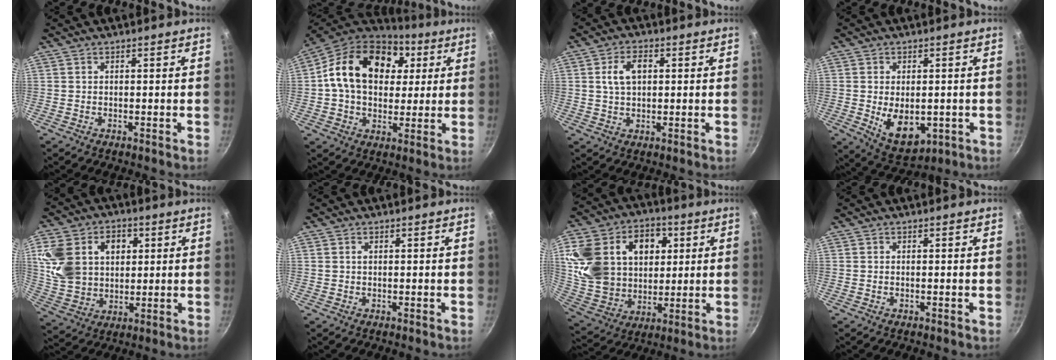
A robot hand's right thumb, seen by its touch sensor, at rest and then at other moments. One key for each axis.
{"total": 21.3, "fx": 5.4, "fy": 15.2, "fz": 13.9, "tx": -0.220, "ty": 0.010, "tz": 0.076}
{"total": 6.1, "fx": 1.2, "fy": 3.7, "fz": 4.6, "tx": -0.070, "ty": 0.007, "tz": 0.019}
{"total": 9.8, "fx": -1.5, "fy": 6.1, "fz": 7.5, "tx": -0.098, "ty": -0.012, "tz": -0.002}
{"total": 16.4, "fx": 3.7, "fy": 12.7, "fz": 9.7, "tx": -0.180, "ty": 0.008, "tz": 0.071}
{"total": 0.5, "fx": 0.2, "fy": 0.3, "fz": 0.4, "tx": -0.007, "ty": 0.002, "tz": 0.003}
{"total": 23.5, "fx": 5.5, "fy": 17.9, "fz": 14.2, "tx": -0.249, "ty": 0.010, "tz": 0.102}
{"total": 0.0}